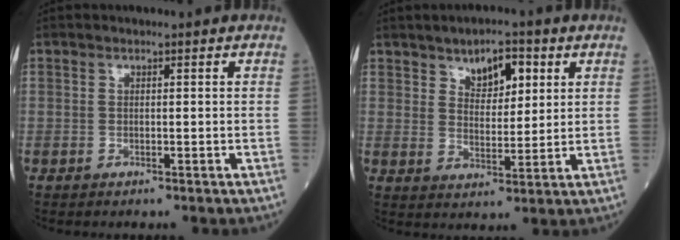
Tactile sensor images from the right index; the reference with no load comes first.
{"total": 6.5, "force": [3.3, 3.2, 4.6], "torque": [-0.068, 0.005, 0.056]}